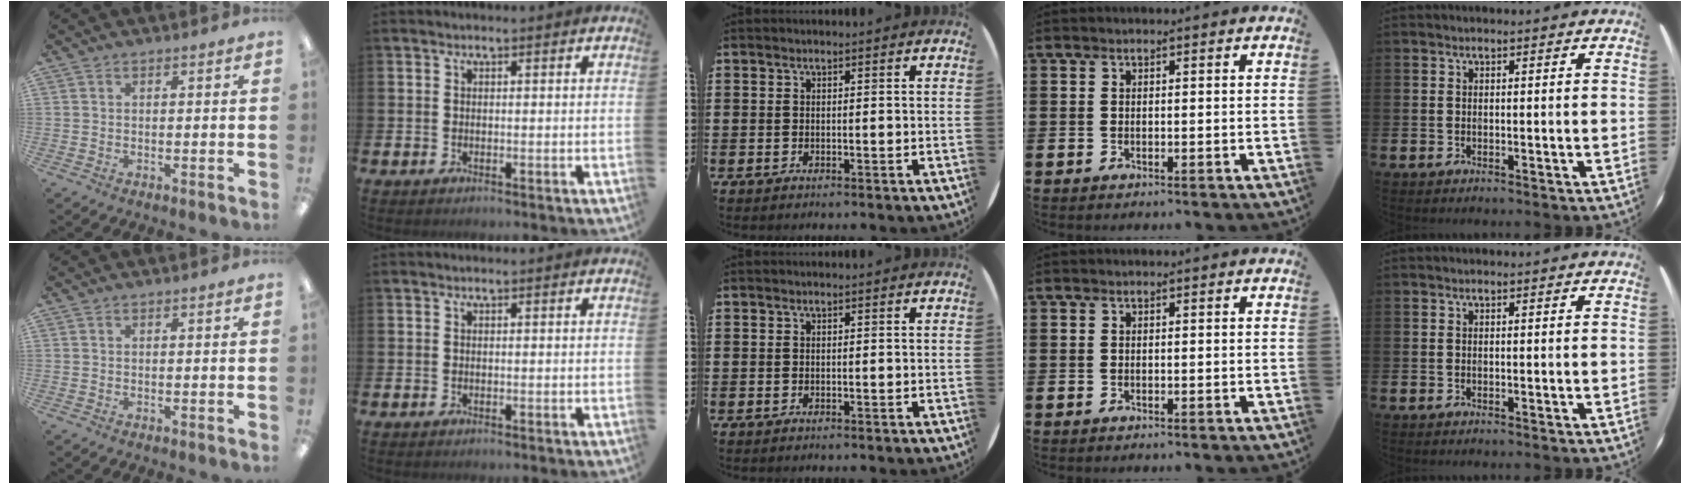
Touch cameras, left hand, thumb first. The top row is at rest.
{}